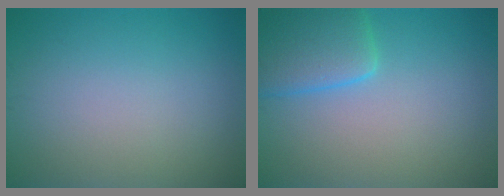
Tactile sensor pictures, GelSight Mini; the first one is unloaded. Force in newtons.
{"total": 4.8, "press": 4.8, "slide": 0.4}